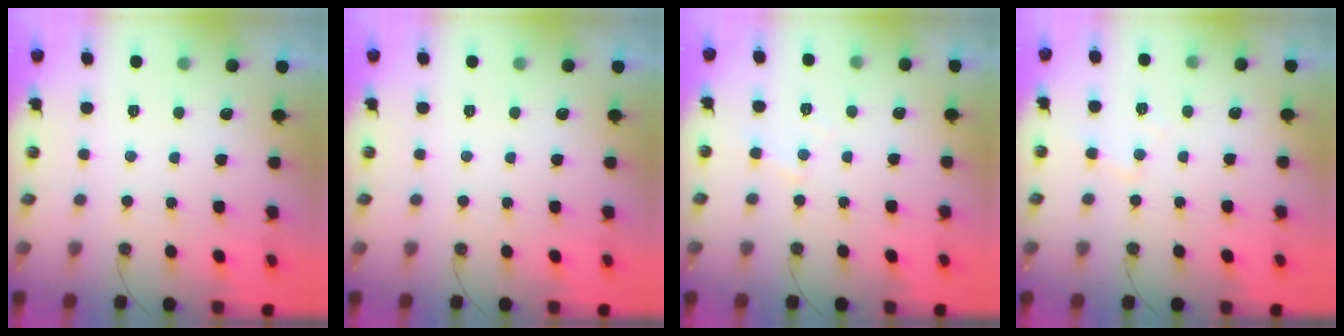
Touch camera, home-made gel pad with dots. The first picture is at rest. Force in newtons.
{"total": 0.0}
{"total": 5.8, "press": 5.7, "slide": 0.8}
{"total": 4.9, "press": 4.8, "slide": 0.6}